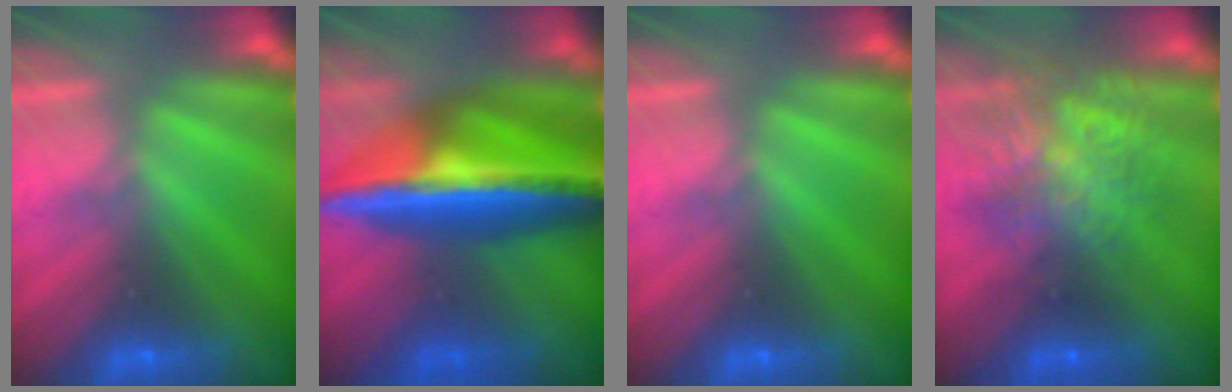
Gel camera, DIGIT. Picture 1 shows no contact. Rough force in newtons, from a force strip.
{"total": 5.8}
{"total": 0.0}
{"total": 9.3}